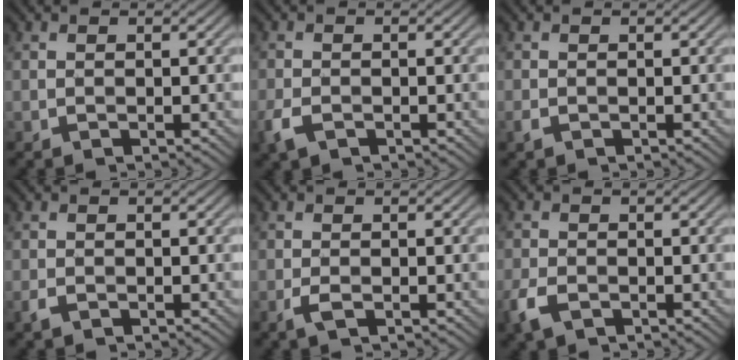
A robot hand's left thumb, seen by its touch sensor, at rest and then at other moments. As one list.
[{"total": 2.8, "force": [-1.6, 1.5, 1.8], "torque": [-0.048, -0.007, -0.037]}, {"total": 1.0, "force": [-0.6, 0.6, 0.5], "torque": [-0.016, -0.001, -0.012]}, {"total": 1.2, "force": [-0.8, 0.5, 0.7], "torque": [-0.019, -0.002, -0.016]}, {"total": 1.7, "force": [-0.8, 0.4, 1.4], "torque": [-0.034, -0.001, -0.018]}, {"total": 3.6, "force": [-1.9, 2.0, 2.3], "torque": [-0.061, -0.009, -0.046]}]